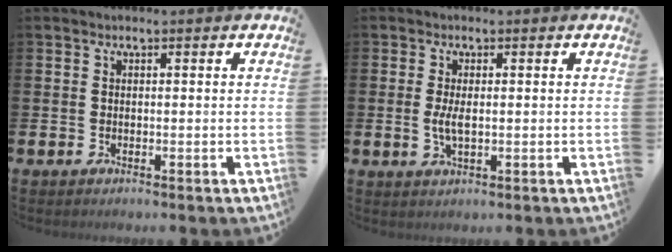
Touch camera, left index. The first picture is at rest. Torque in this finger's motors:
{"motor_torque": [0.72, -0.17, 0.12, 0.17]}